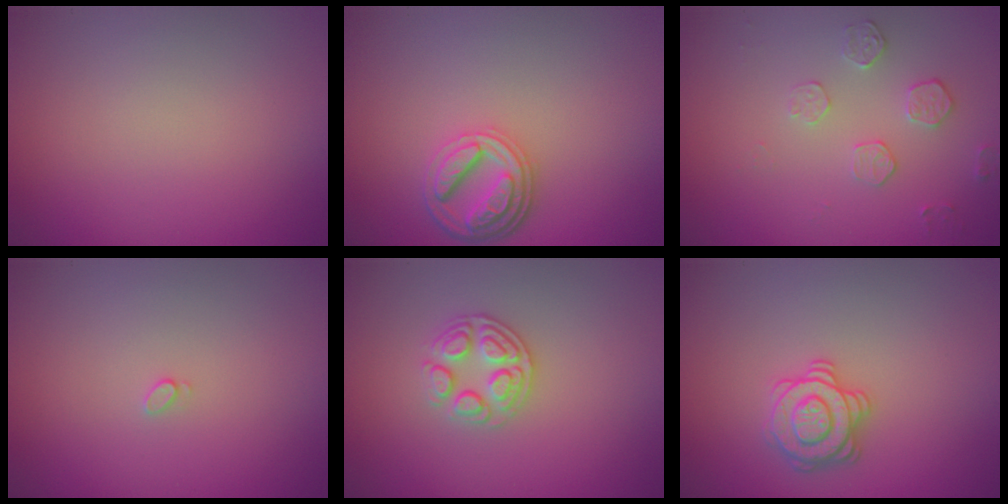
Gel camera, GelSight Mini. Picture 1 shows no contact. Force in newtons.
{"total": 4.1, "press": 3.2, "slide": 2.6}
{"total": 1.8, "press": 1.2, "slide": 1.3}
{"total": 0.6, "press": 0.6, "slide": 0.1}
{"total": 2.7, "press": 2.5, "slide": 0.9}
{"total": 2.9, "press": 2.8, "slide": 0.4}